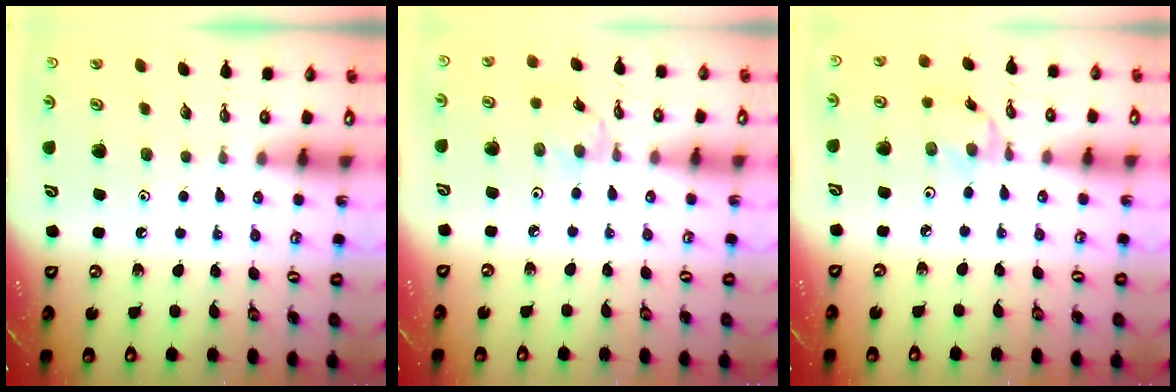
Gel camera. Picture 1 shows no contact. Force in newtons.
{"total": 1.7, "press": 1.6, "slide": 0.4}
{"total": 2.4, "press": 2.4, "slide": 0.1}